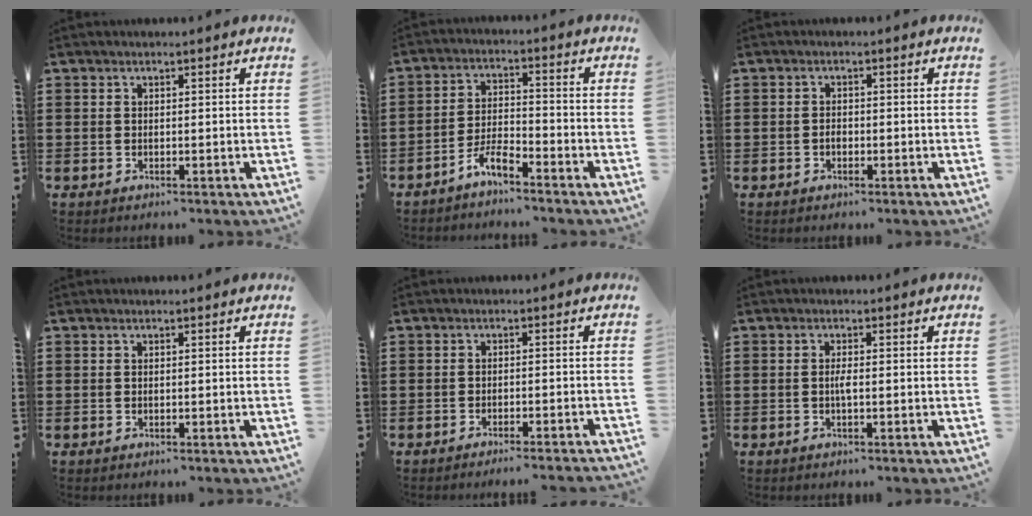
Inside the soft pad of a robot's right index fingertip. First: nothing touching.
{"total": 4.5, "force": [-3.9, 0.6, 2.1], "torque": [-0.053, 0.005, -0.082]}
{"total": 1.2, "force": [-0.5, 0.7, 0.9], "torque": [-0.019, -0.003, -0.008]}
{"total": 0.0}
{"total": 1.8, "force": [-1.7, -0.4, 0.5], "torque": [-0.009, 0.002, -0.034]}
{"total": 1.4, "force": [-0.2, 0.1, 1.4], "torque": [-0.034, -0.002, -0.006]}